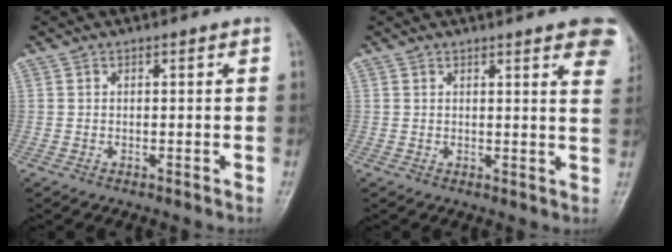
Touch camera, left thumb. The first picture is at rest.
{"total": 10.5, "force": [6.6, 2.3, 7.9], "torque": [-0.072, -0.019, 0.064]}